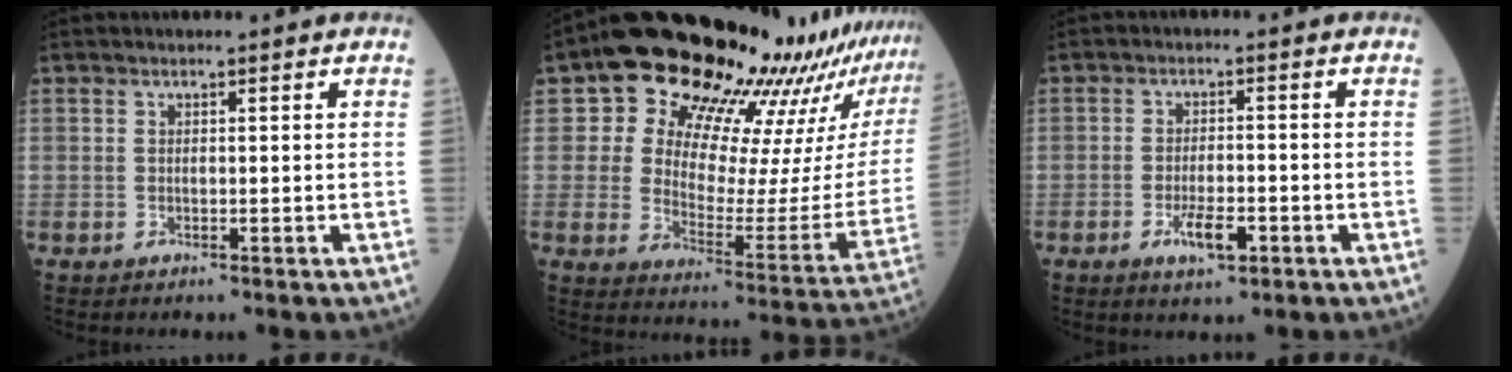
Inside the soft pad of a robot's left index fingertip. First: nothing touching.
{"total": 23.1, "force": [20.4, 4.5, 10.0], "torque": [-0.147, -0.083, 0.263]}
{"total": 4.6, "force": [-2.1, 1.4, 3.8], "torque": [-0.075, -0.001, -0.030]}